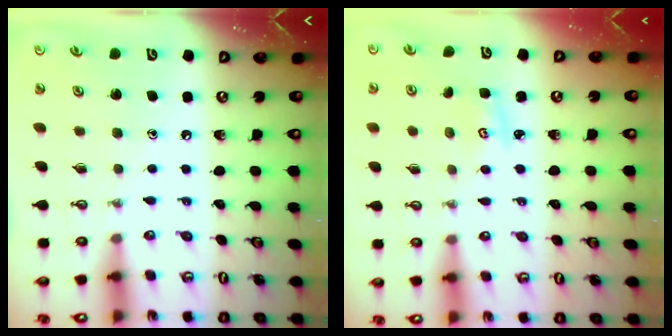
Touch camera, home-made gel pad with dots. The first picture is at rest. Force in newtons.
{"total": 2.6, "press": 2.6, "slide": 0.2}